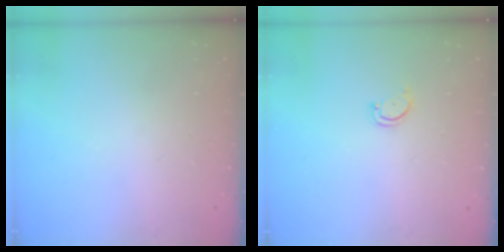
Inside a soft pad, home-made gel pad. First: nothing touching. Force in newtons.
{"total": 2.9, "press": 2.9, "slide": 0.4}